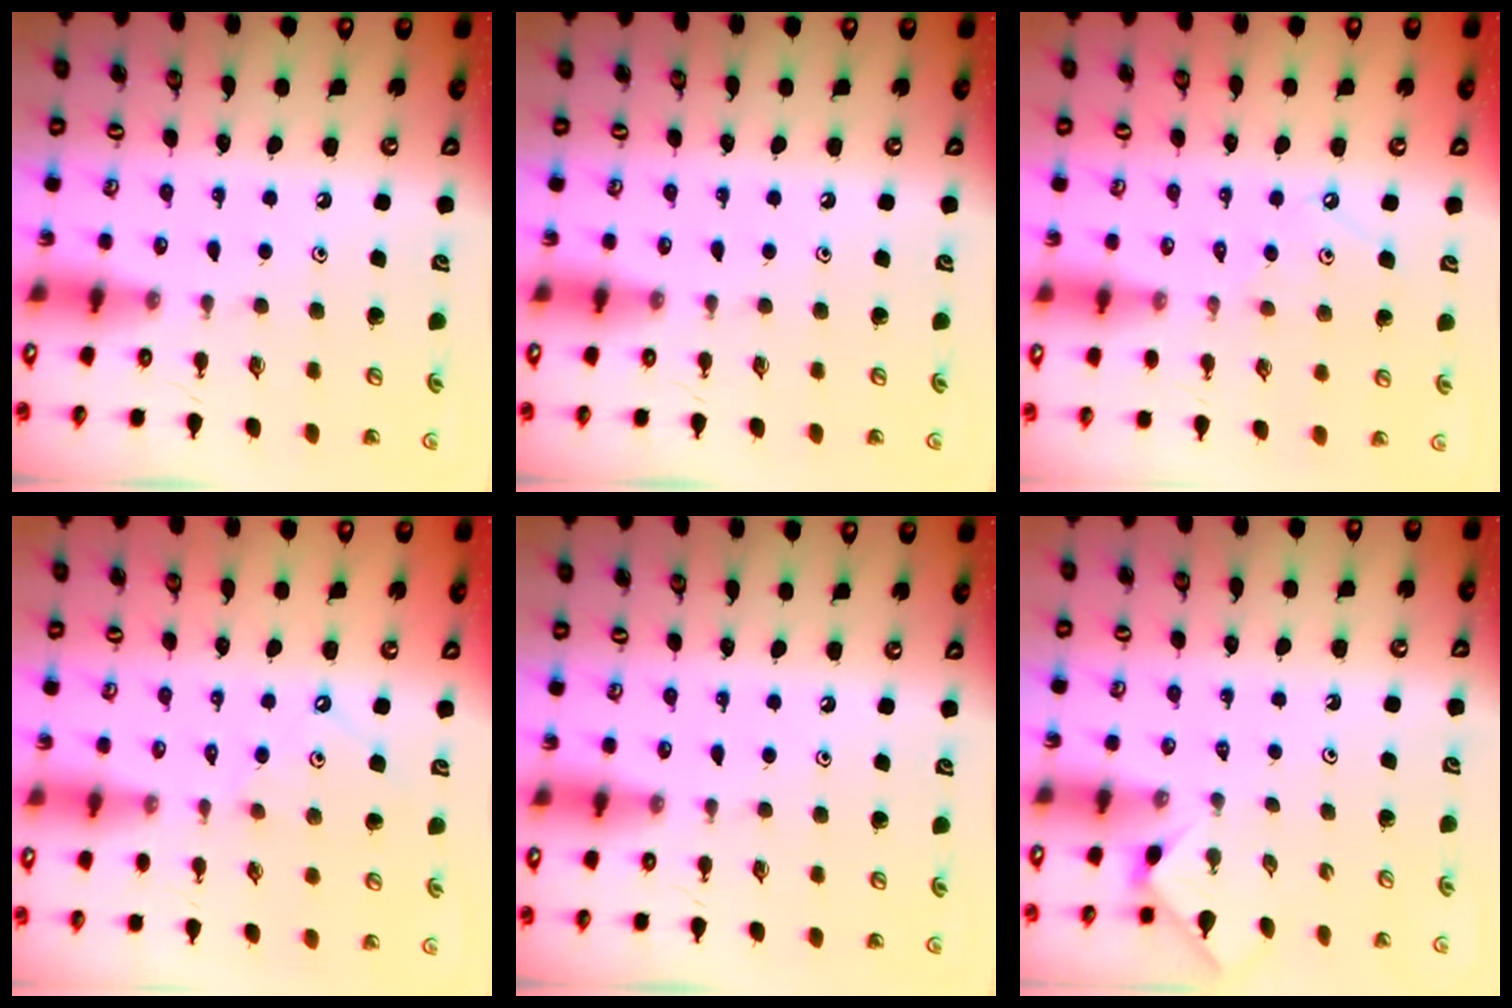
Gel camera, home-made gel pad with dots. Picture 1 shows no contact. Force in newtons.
{"total": 0.0}
{"total": 5.1, "press": 5.1, "slide": 0.7}
{"total": 1.7, "press": 1.7, "slide": 0.3}
{"total": 0.0}
{"total": 1.3, "press": 1.2, "slide": 0.4}